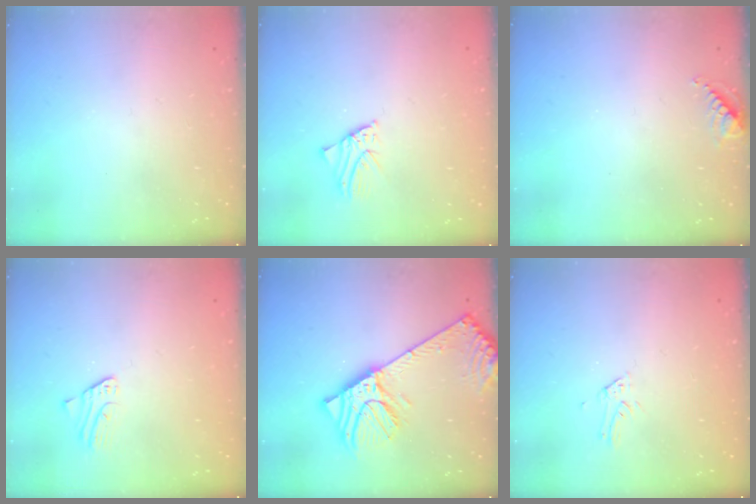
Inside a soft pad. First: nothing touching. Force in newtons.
{"total": 1.5, "press": 1.5, "slide": 0.1}
{"total": 5.7, "press": 5.7, "slide": 0.7}
{"total": 1.5, "press": 1.5, "slide": 0.1}
{"total": 13.3, "press": 13.1, "slide": 2.6}
{"total": 2.1, "press": 2.1, "slide": 0.2}